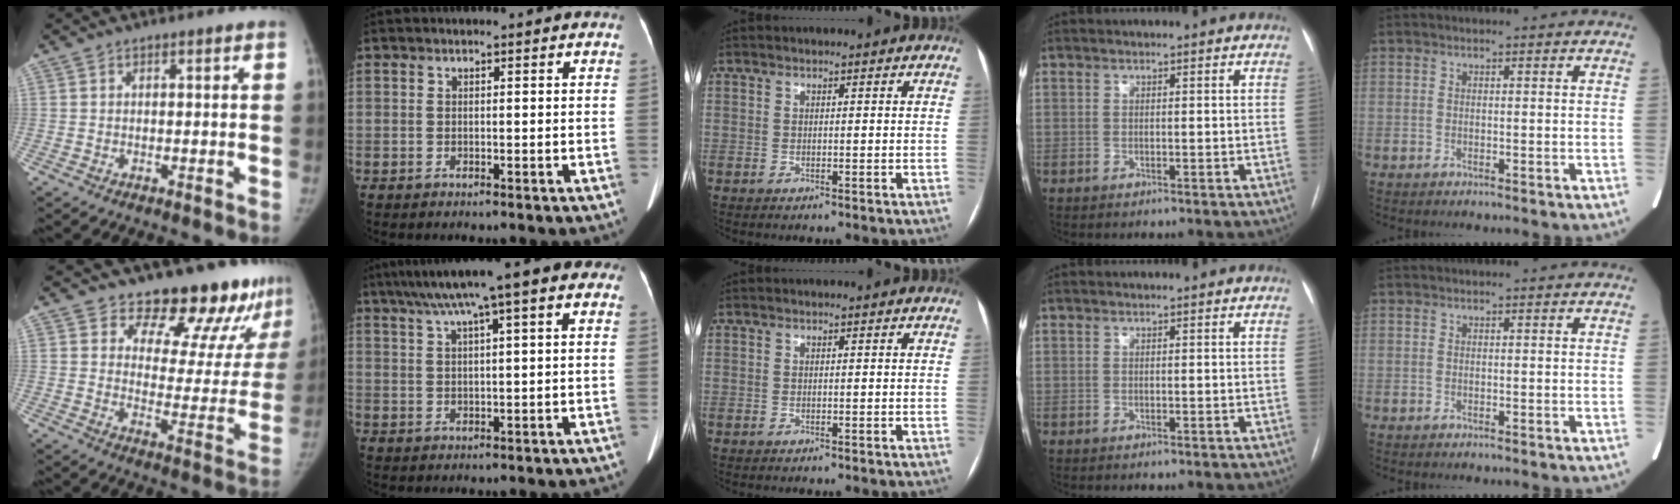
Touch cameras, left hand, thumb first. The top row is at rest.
{"thumb": {"total": 17.0, "force": [15.1, 6.3, 4.6], "torque": [0.007, -0.116, 0.181]}, "index": {"total": 12.5, "force": [6.6, 1.9, 10.4], "torque": [-0.165, 0.048, 0.094]}}